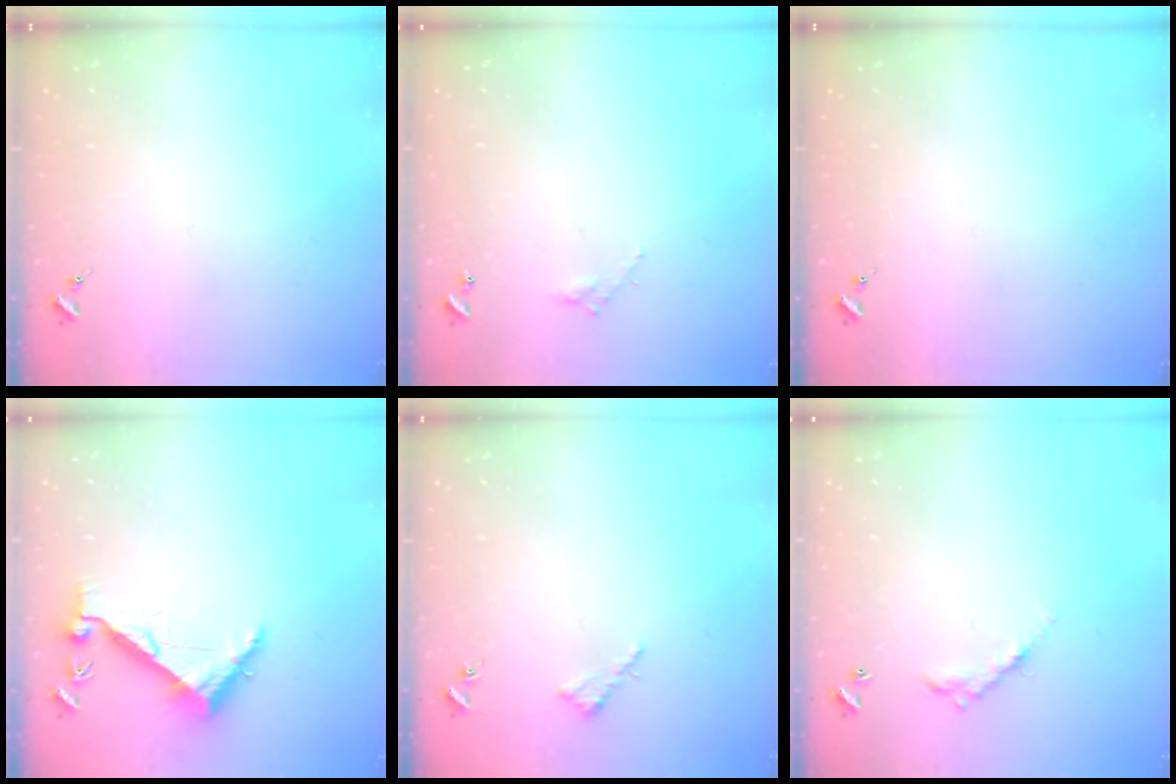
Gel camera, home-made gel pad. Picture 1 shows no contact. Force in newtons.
{"total": 3.5, "press": 3.5, "slide": 0.2}
{"total": 0.0}
{"total": 6.4, "press": 6.4, "slide": 0.7}
{"total": 2.6, "press": 2.6, "slide": 0.2}
{"total": 7.7, "press": 7.7, "slide": 0.6}